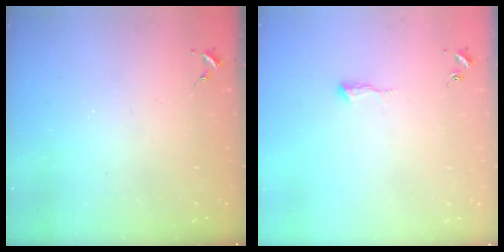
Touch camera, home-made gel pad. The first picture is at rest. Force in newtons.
{"total": 5.5, "press": 5.5, "slide": 0.5}